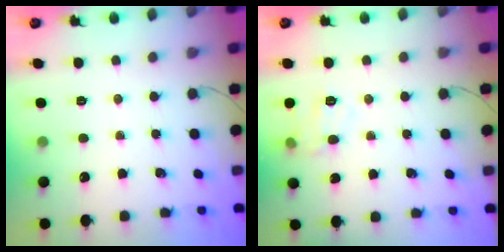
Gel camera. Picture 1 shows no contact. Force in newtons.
{"total": 9.4, "press": 9.4, "slide": 0.6}